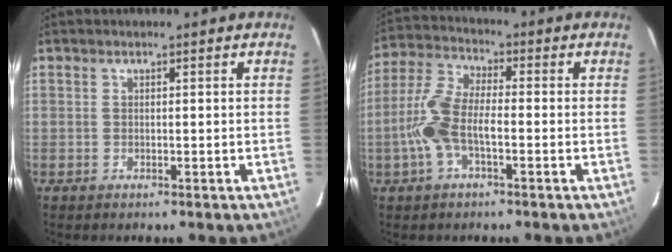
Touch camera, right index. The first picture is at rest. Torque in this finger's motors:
{"motor_torque": [0.94, -0.21, 0.69, 0.18]}